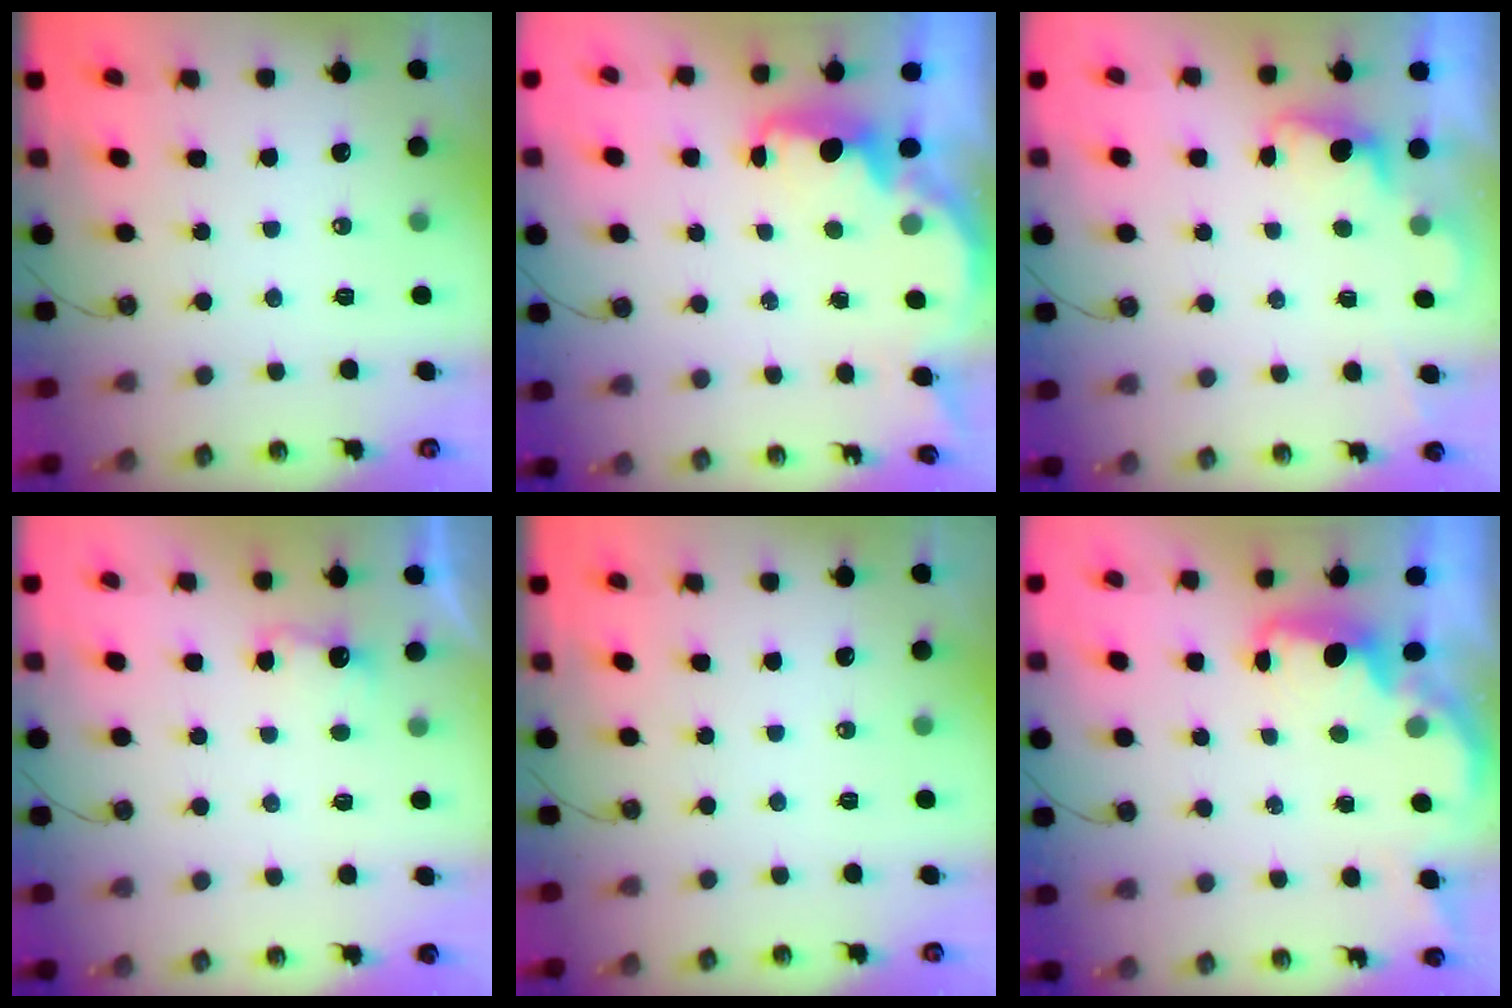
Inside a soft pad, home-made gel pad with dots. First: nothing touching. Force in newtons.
{"total": 2.3, "press": 2.2, "slide": 0.5}
{"total": 0.9, "press": 0.6, "slide": 0.7}
{"total": 2.7, "press": 2.5, "slide": 0.9}
{"total": 0.0}
{"total": 1.5, "press": 1.3, "slide": 0.7}